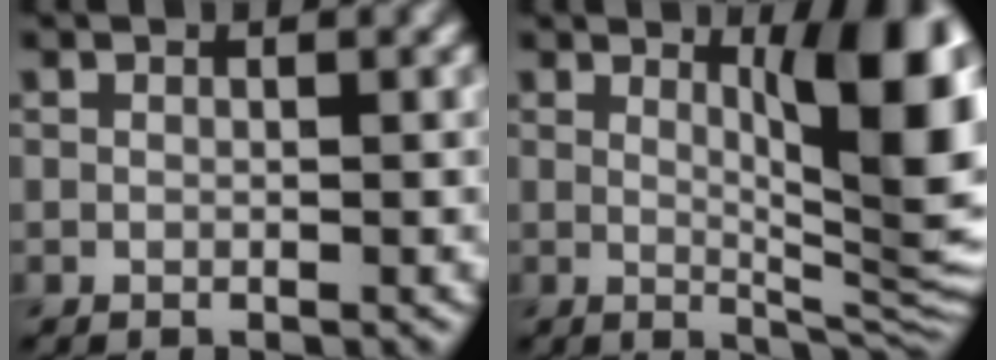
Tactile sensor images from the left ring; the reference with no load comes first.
{"total": 11.0, "force": [3.0, 3.0, 10.1], "torque": [-0.110, -0.007, 0.050]}